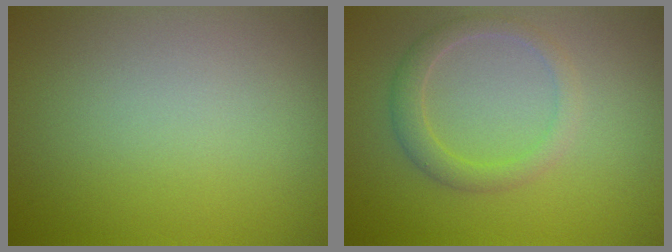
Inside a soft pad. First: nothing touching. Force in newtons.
{"total": 2.3, "press": 2.3, "slide": 0.1}